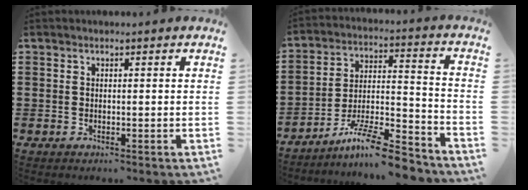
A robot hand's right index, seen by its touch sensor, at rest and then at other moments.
{"total": 11.2, "force": [-9.3, 1.2, 6.1], "torque": [-0.093, 0.026, -0.175]}